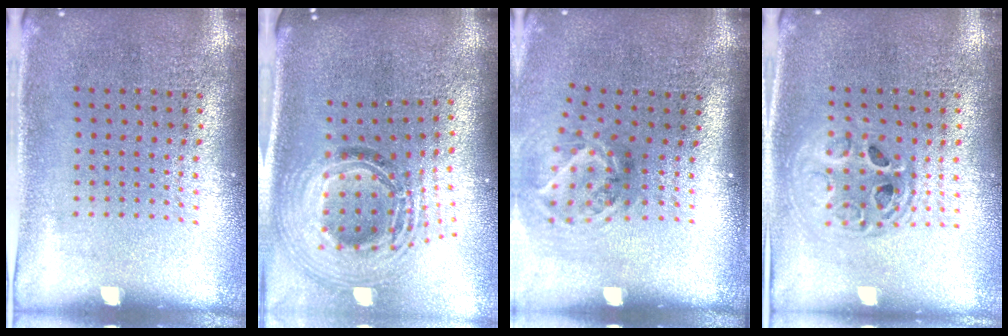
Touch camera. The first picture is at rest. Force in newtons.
{"total": 2.1, "press": 1.6, "slide": 1.4}
{"total": 1.9, "press": 1.2, "slide": 1.5}
{"total": 1.6, "press": 1.4, "slide": 0.8}